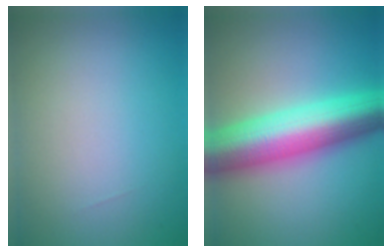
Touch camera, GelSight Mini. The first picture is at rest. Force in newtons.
{"total": 11.0, "press": 11.0, "slide": 0.3}